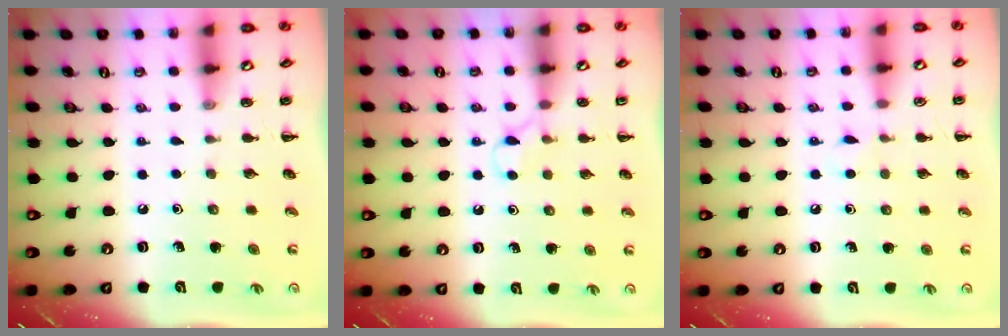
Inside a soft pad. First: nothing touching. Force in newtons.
{"total": 3.6, "press": 3.4, "slide": 1.1}
{"total": 3.7, "press": 3.6, "slide": 1.2}